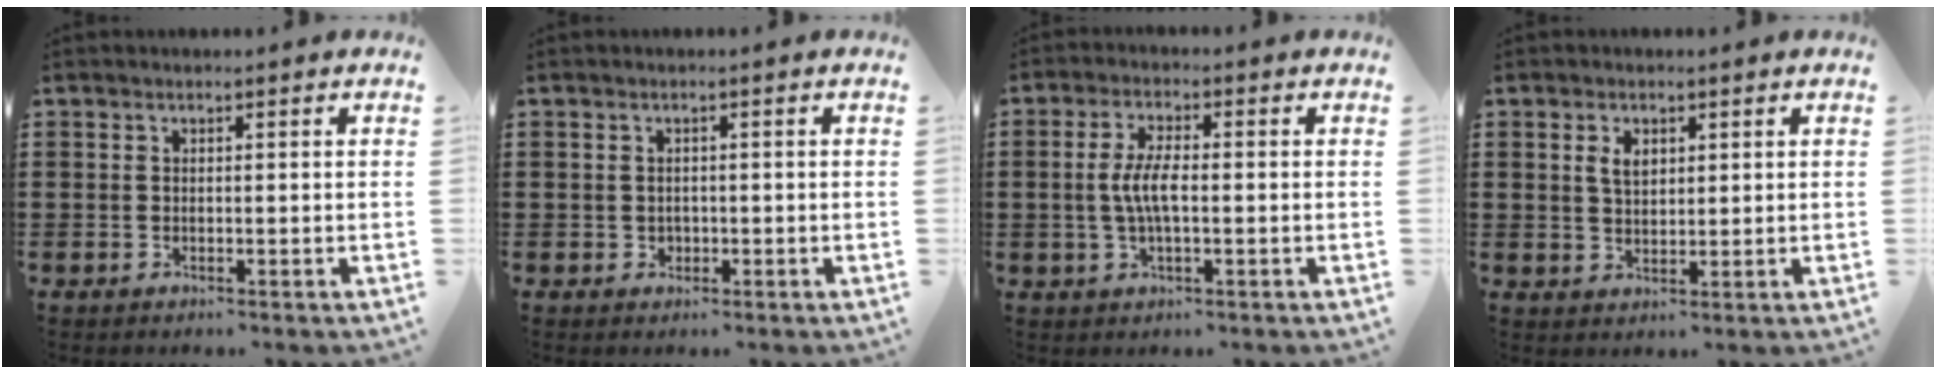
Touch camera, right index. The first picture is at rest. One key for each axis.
{"total": 1.0, "fx": 0.0, "fy": 1.0, "fz": 0.3, "tx": -0.008, "ty": 0.005, "tz": -0.001}
{"total": 4.9, "fx": -0.4, "fy": 1.6, "fz": 4.7, "tx": -0.106, "ty": -0.003, "tz": -0.016}
{"total": 3.0, "fx": 1.1, "fy": 1.8, "fz": 2.1, "tx": -0.048, "ty": 0.008, "tz": 0.019}